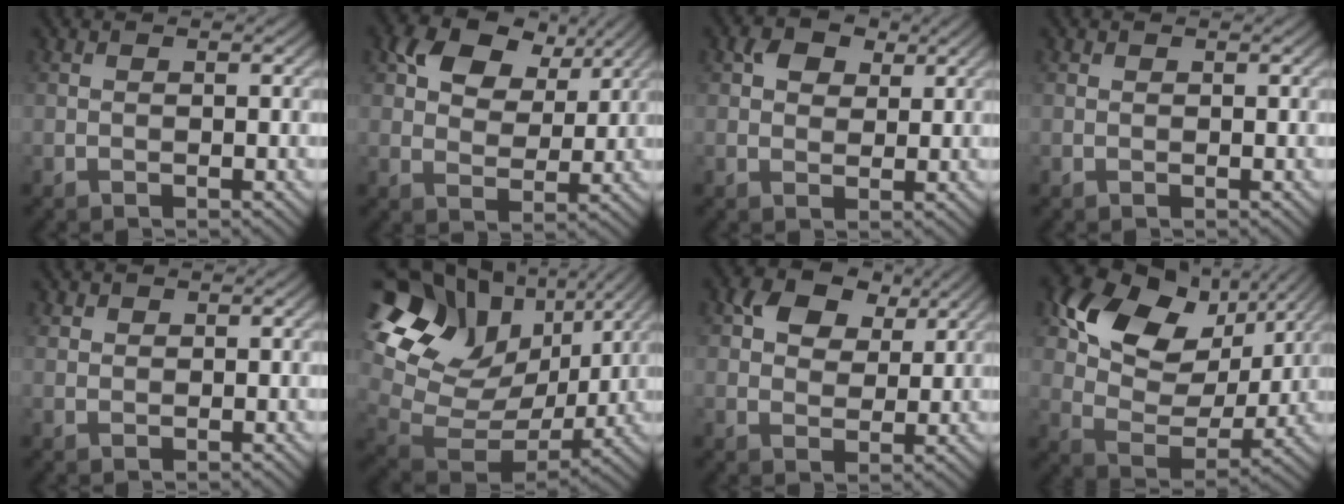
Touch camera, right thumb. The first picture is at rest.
{"total": 8.2, "force": [4.4, 5.3, 4.4], "torque": [-0.080, 0.000, 0.072]}
{"total": 3.6, "force": [1.7, 2.6, 1.8], "torque": [-0.036, 0.003, 0.027]}
{"total": 0.0}
{"total": 1.0, "force": [0.7, 0.6, 0.2], "torque": [-0.003, 0.000, 0.016]}
{"total": 19.1, "force": [8.6, 13.3, 10.6], "torque": [-0.259, 0.025, 0.176]}
{"total": 6.3, "force": [3.3, 4.3, 3.2], "torque": [-0.060, 0.001, 0.055]}
{"total": 13.8, "force": [6.5, 9.1, 8.2], "torque": [-0.170, 0.005, 0.114]}